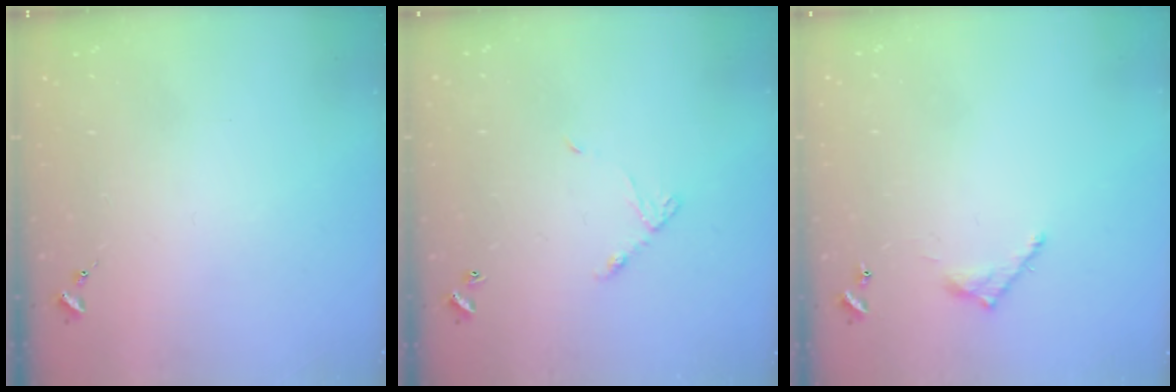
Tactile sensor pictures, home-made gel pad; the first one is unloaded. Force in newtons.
{"total": 6.2, "press": 6.2, "slide": 0.4}
{"total": 6.3, "press": 6.3, "slide": 0.4}